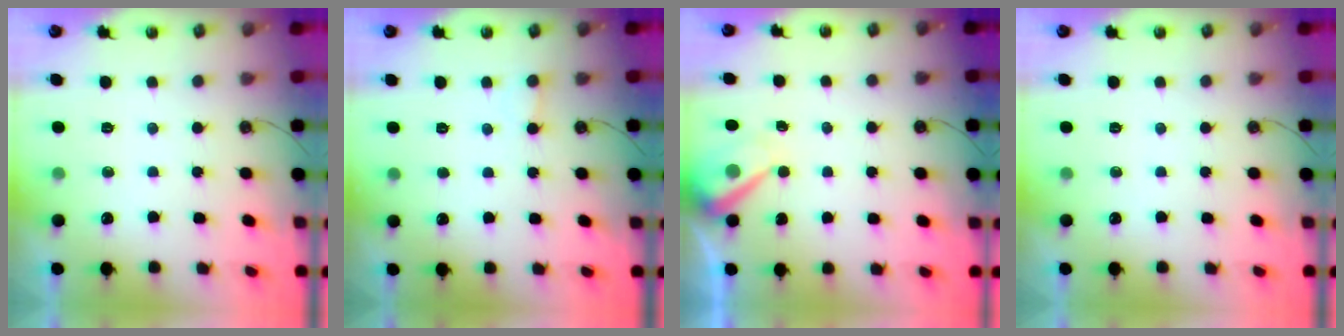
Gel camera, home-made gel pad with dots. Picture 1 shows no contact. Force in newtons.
{"total": 2.3, "press": 2.3, "slide": 0.2}
{"total": 7.9, "press": 7.9, "slide": 0.8}
{"total": 0.0}